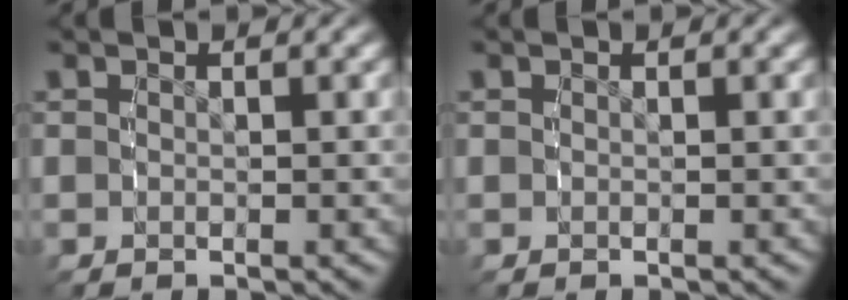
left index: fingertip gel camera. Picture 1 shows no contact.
{"total": 0.0}